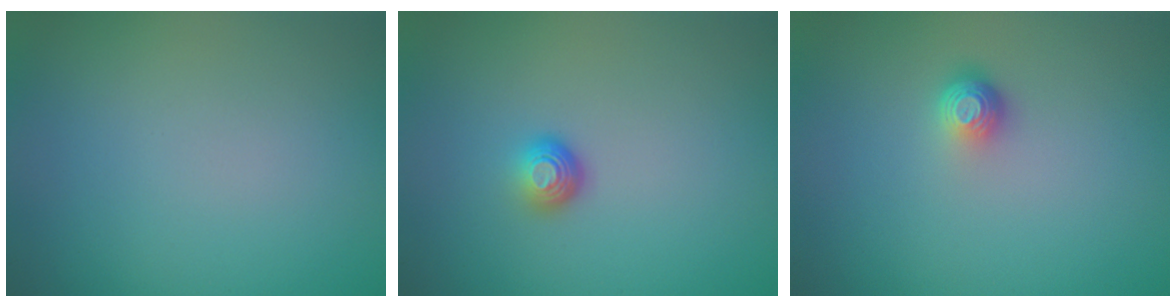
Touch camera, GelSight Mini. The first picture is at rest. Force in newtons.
{"total": 1.8, "press": 1.1, "slide": 1.4}
{"total": 1.6, "press": 1.2, "slide": 1.1}